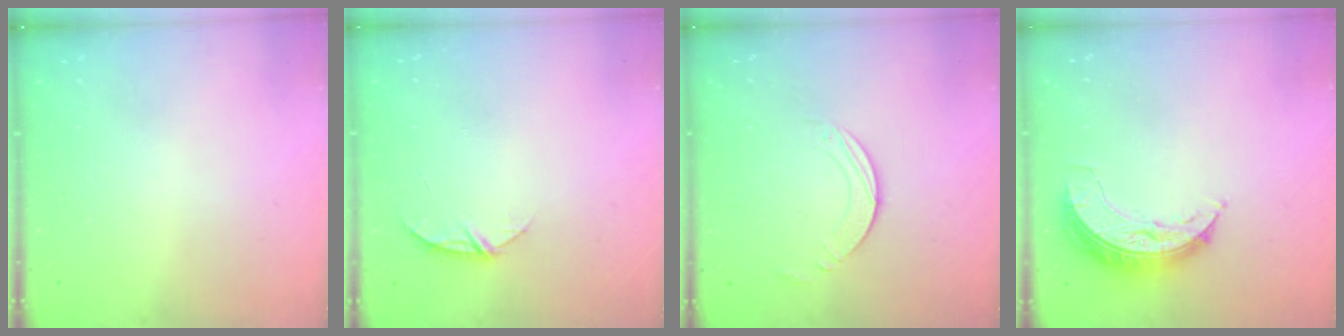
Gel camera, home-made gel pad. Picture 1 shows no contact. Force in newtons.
{"total": 5.4, "press": 5.4, "slide": 0.6}
{"total": 2.8, "press": 2.8, "slide": 0.2}
{"total": 7.7, "press": 7.7, "slide": 0.3}